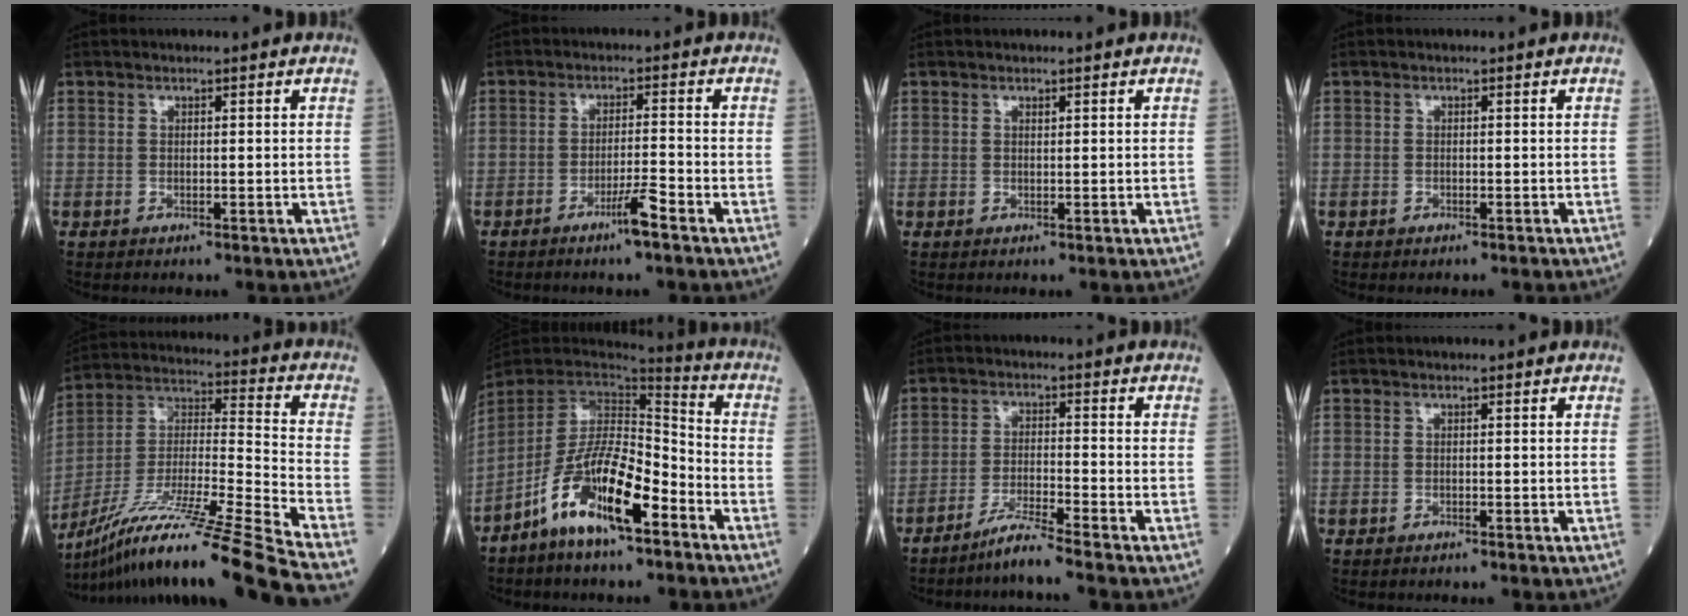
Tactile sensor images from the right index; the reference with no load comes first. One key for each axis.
{"total": 4.1, "fx": -2.7, "fy": -0.4, "fz": 3.1, "tx": -0.057, "ty": -0.006, "tz": -0.050}
{"total": 0.0}
{"total": 0.8, "fx": -0.6, "fy": 0.5, "fz": 0.0, "tx": -0.003, "ty": 0.004, "tz": -0.012}
{"total": 27.3, "fx": -21.8, "fy": -2.1, "fz": 16.3, "tx": -0.253, "ty": -0.039, "tz": -0.380}
{"total": 13.7, "fx": -7.6, "fy": 3.2, "fz": 10.9, "tx": -0.209, "ty": -0.003, "tz": -0.140}
{"total": 5.0, "fx": -4.3, "fy": -1.4, "fz": 2.0, "tx": -0.041, "ty": -0.022, "tz": -0.087}
{"total": 0.6, "fx": -0.6, "fy": 0.0, "fz": 0.0, "tx": -0.004, "ty": 0.000, "tz": -0.013}